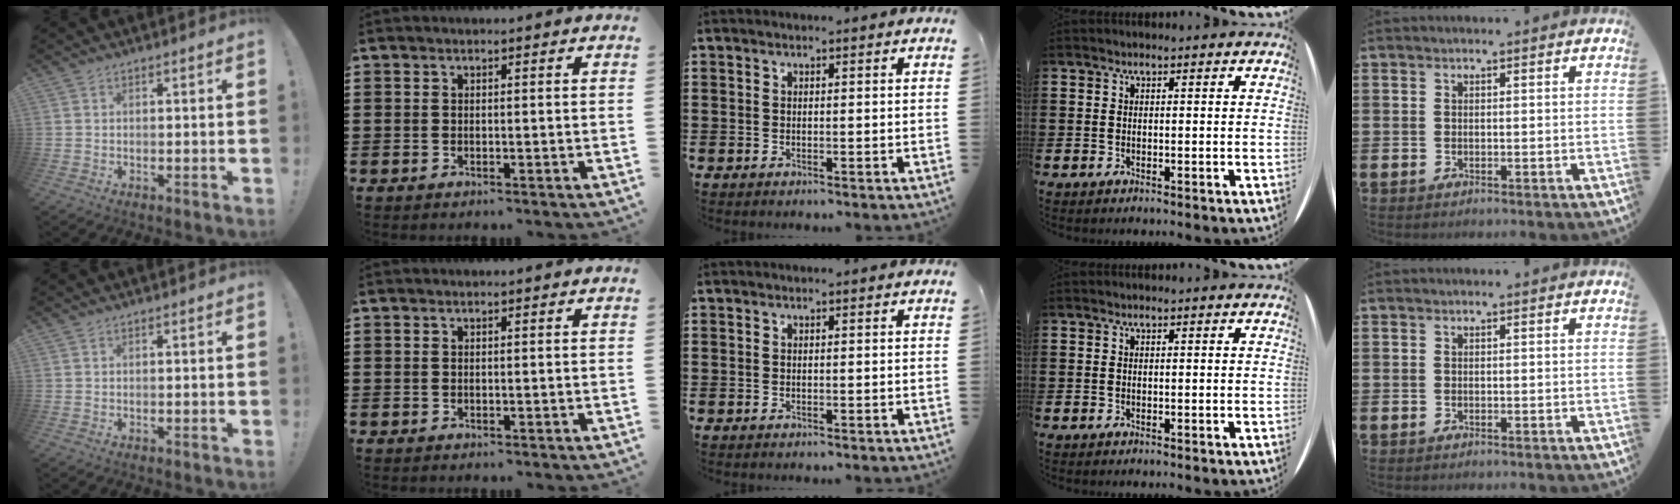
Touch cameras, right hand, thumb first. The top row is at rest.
{}